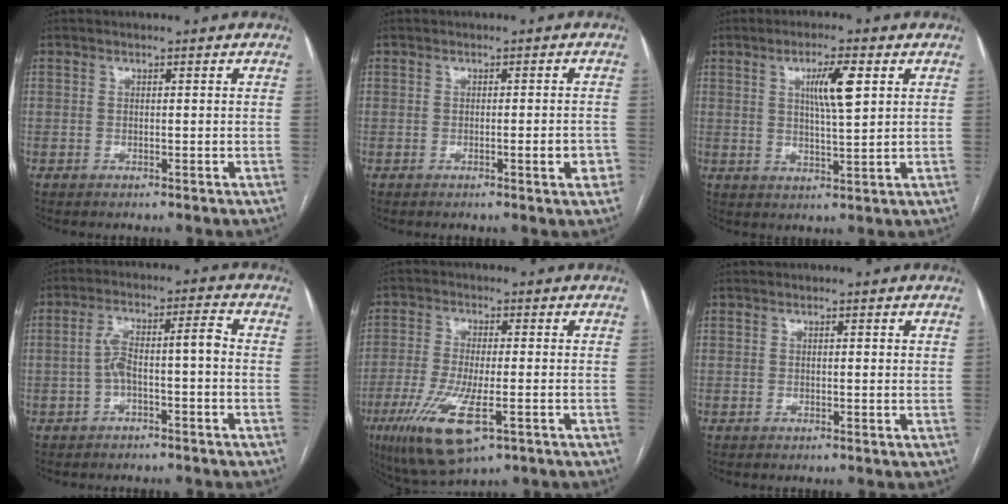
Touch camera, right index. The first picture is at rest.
{"total": 2.9, "force": [-1.1, 0.4, 2.7], "torque": [-0.030, 0.000, -0.014]}
{"total": 6.5, "force": [2.3, 0.6, 6.0], "torque": [-0.106, 0.001, 0.039]}
{"total": 6.4, "force": [-1.2, 1.3, 6.1], "torque": [-0.116, 0.038, -0.019]}
{"total": 11.6, "force": [-4.9, 2.7, 10.1], "torque": [-0.207, -0.032, -0.078]}
{"total": 0.8, "force": [0.4, 0.2, 0.7], "torque": [-0.014, 0.000, 0.004]}